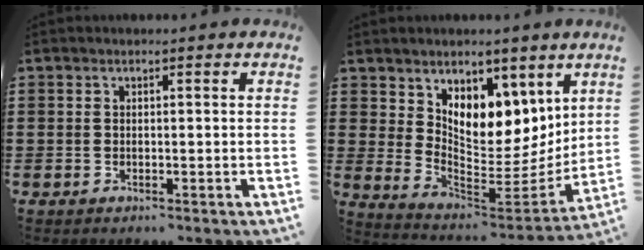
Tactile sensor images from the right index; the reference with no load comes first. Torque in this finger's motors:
{"motor_torque": [1.30, 0.78, 1.05, 0.21]}